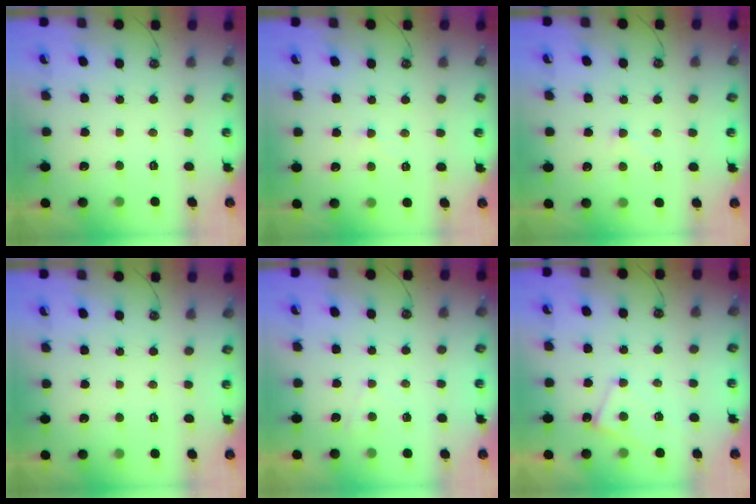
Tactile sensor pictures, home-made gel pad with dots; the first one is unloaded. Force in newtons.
{"total": 1.0, "press": 0.9, "slide": 0.4}
{"total": 1.8, "press": 1.7, "slide": 0.5}
{"total": 0.0}
{"total": 2.0, "press": 2.0, "slide": 0.4}
{"total": 0.7, "press": 0.5, "slide": 0.4}